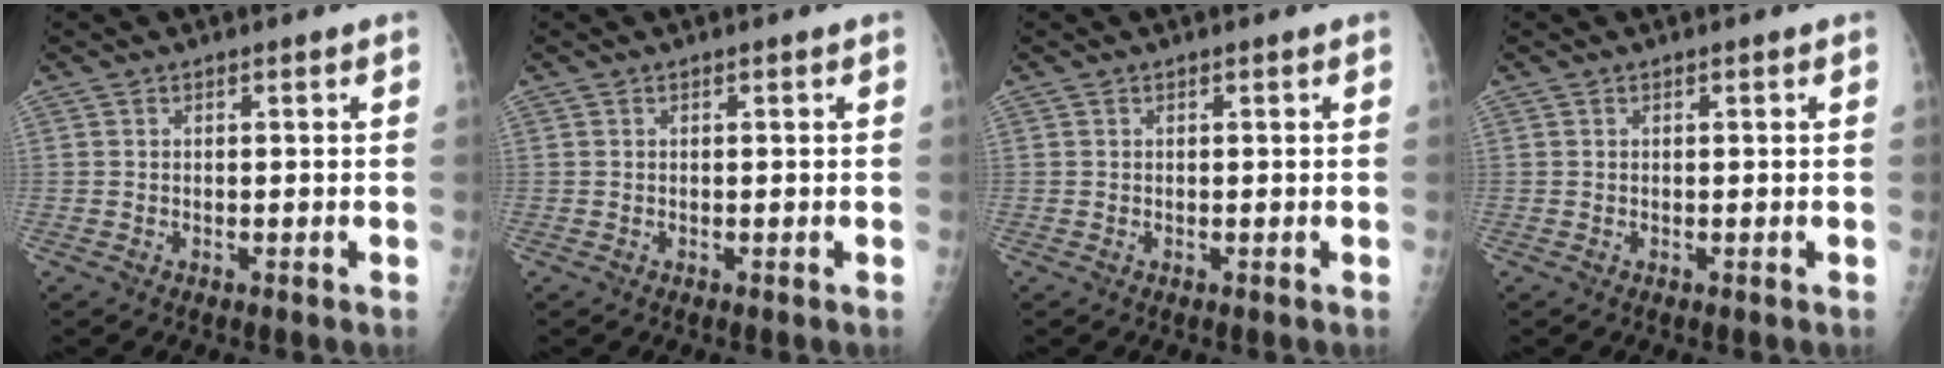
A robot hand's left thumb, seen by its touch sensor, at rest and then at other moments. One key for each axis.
{"total": 0.0}
{"total": 0.0}
{"total": 0.0}